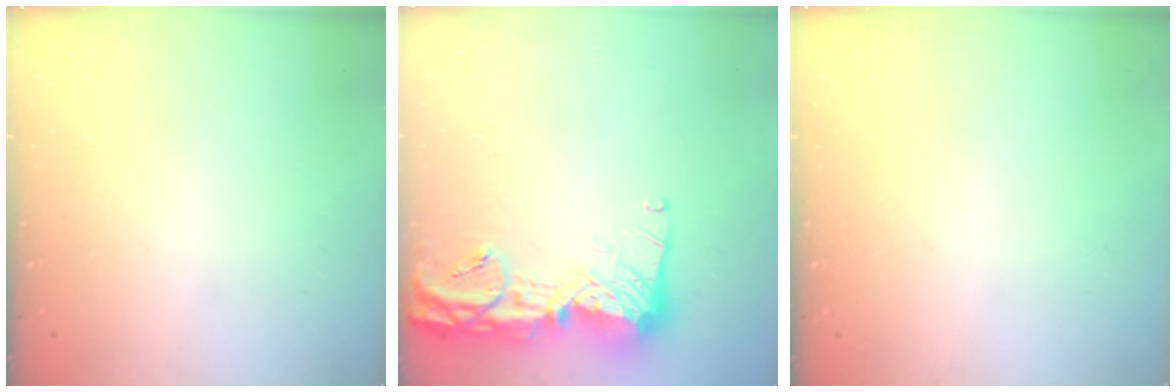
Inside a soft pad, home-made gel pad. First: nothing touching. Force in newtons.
{"total": 16.7, "press": 16.6, "slide": 1.5}
{"total": 0.0}